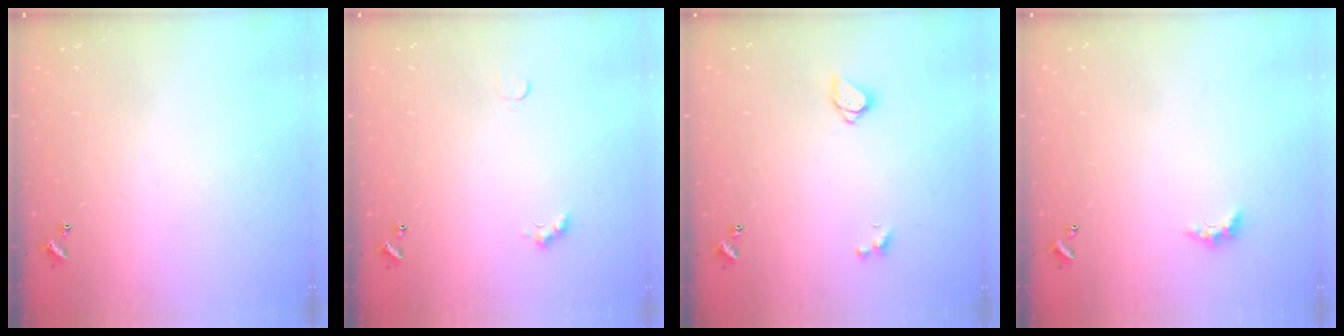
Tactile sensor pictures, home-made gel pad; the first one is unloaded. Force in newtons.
{"total": 2.4, "press": 2.3, "slide": 0.5}
{"total": 1.6, "press": 1.5, "slide": 0.3}
{"total": 2.3, "press": 2.2, "slide": 0.7}